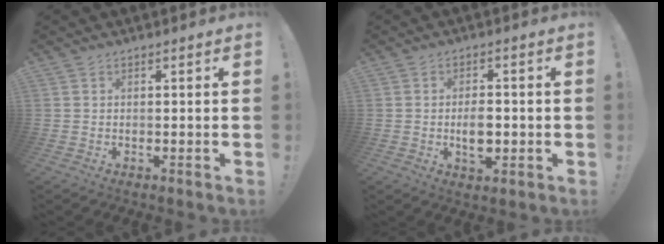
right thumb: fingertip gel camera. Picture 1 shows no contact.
{"total": 6.2, "force": [-0.9, 3.6, 4.9], "torque": [-0.064, -0.004, -0.020]}